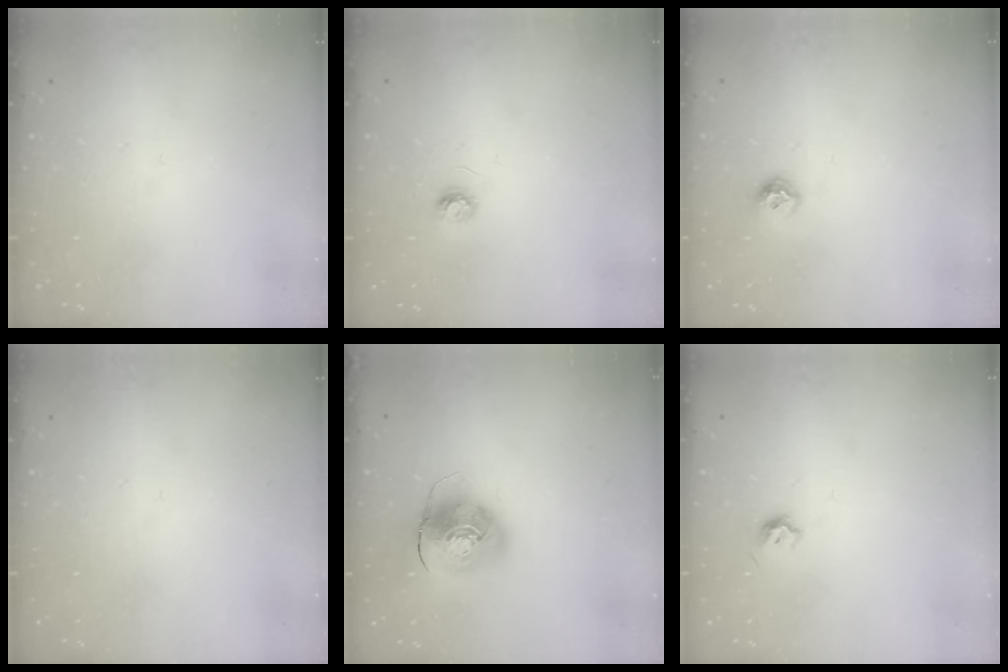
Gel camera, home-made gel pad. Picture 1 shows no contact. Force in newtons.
{"total": 3.5, "press": 3.4, "slide": 0.3}
{"total": 7.5, "press": 7.4, "slide": 0.7}
{"total": 0.0}
{"total": 9.7, "press": 9.6, "slide": 1.4}
{"total": 4.0, "press": 3.9, "slide": 0.7}